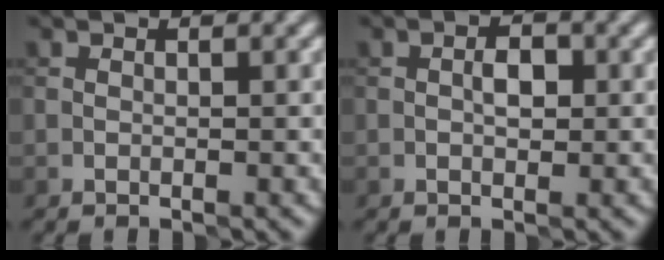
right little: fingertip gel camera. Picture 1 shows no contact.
{"total": 1.4, "force": [0.1, 0.7, 1.2], "torque": [-0.017, 0.008, 0.001]}